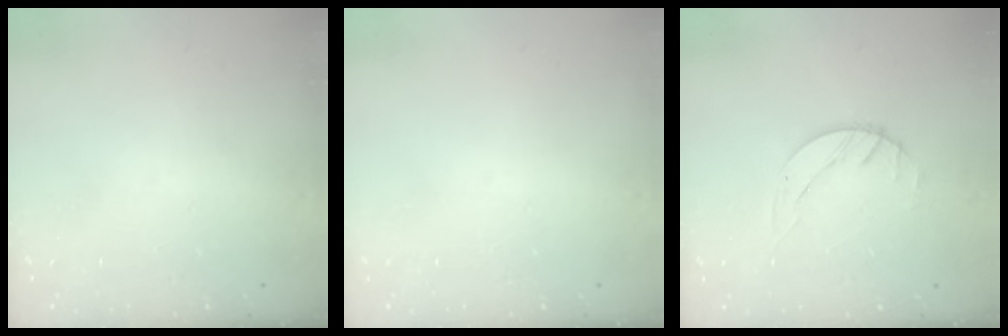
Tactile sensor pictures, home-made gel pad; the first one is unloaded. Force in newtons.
{"total": 0.0}
{"total": 1.4, "press": 1.4, "slide": 0.2}